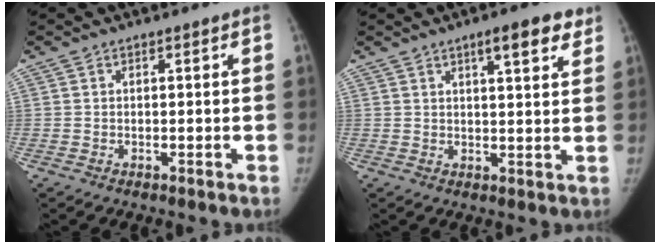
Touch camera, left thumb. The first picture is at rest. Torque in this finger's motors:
{"motor_torque": [0.07, -0.33, 0.64, -0.55, 0.16]}